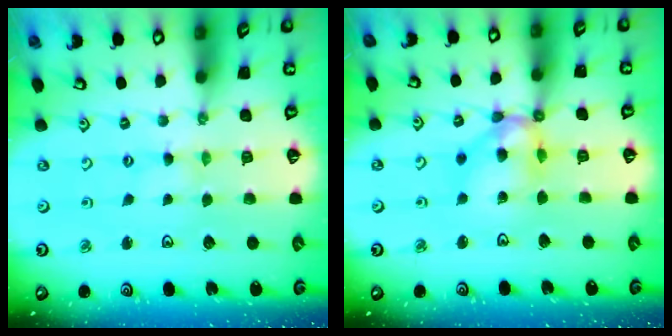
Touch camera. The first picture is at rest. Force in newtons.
{"total": 12.8, "press": 12.7, "slide": 1.5}